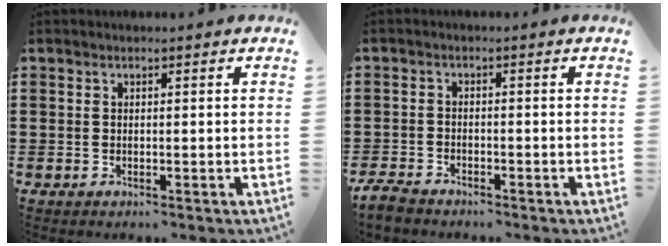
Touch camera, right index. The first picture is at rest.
{"total": 2.5, "force": [-2.3, 0.6, 0.6], "torque": [-0.030, -0.004, -0.052]}